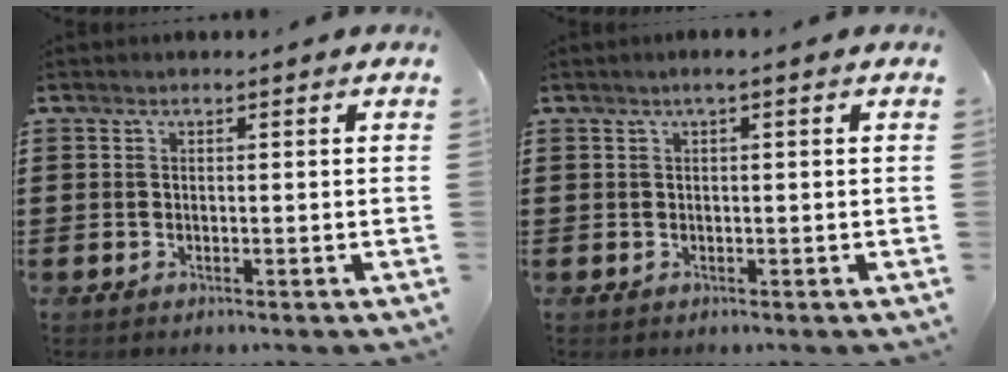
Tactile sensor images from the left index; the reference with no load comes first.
{"total": 1.1, "force": [0.1, -0.1, 1.0], "torque": [-0.017, -0.002, 0.002]}